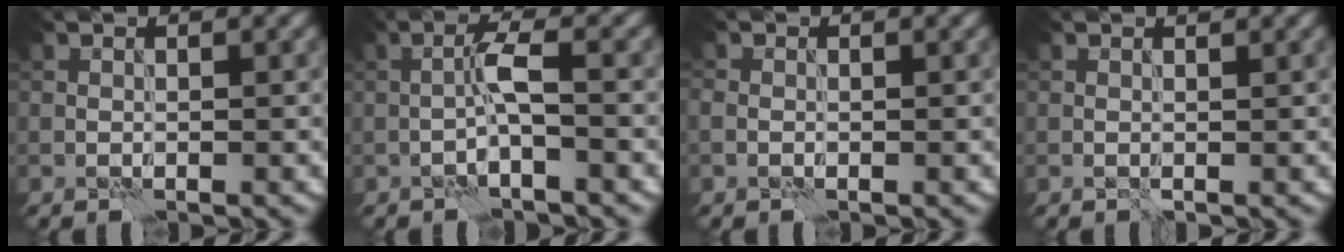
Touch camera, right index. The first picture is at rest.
{"total": 2.4, "force": [-0.8, 0.1, 2.3], "torque": [-0.044, 0.012, -0.019]}
{"total": 1.1, "force": [-0.4, 0.9, 0.5], "torque": [-0.012, -0.002, -0.008]}
{"total": 0.6, "force": [0.5, 0.0, 0.2], "torque": [-0.006, -0.001, 0.008]}